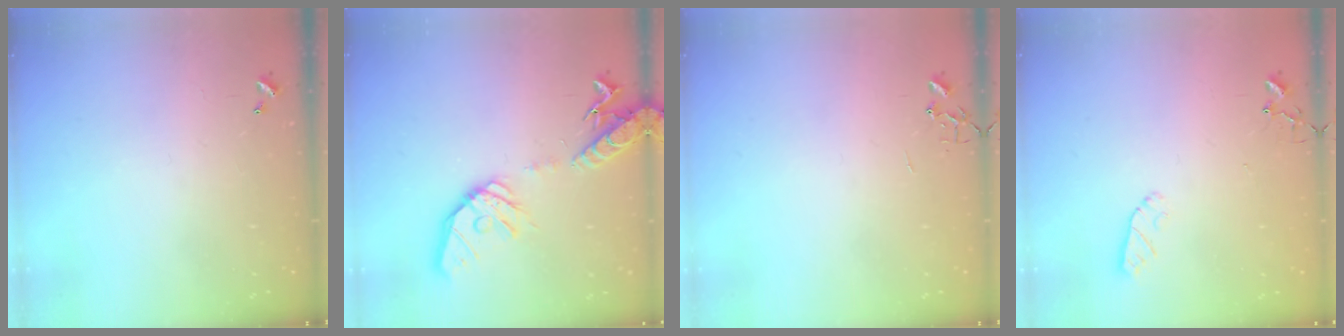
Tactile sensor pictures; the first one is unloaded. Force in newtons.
{"total": 17.8, "press": 17.5, "slide": 3.0}
{"total": 0.0}
{"total": 4.4, "press": 4.4, "slide": 0.6}